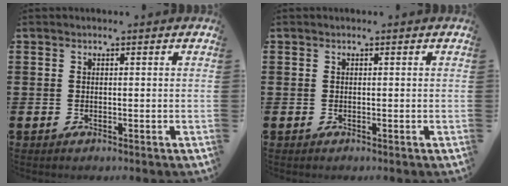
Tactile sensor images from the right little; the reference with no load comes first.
{"total": 0.0}